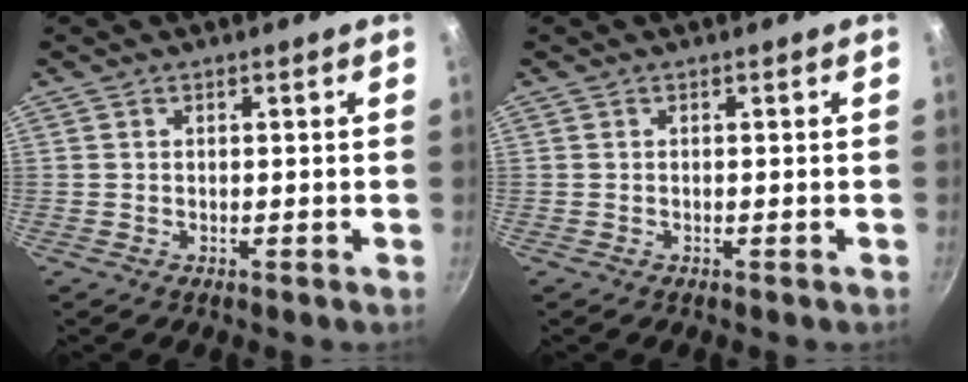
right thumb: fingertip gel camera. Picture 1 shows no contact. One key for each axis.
{"total": 0.0}